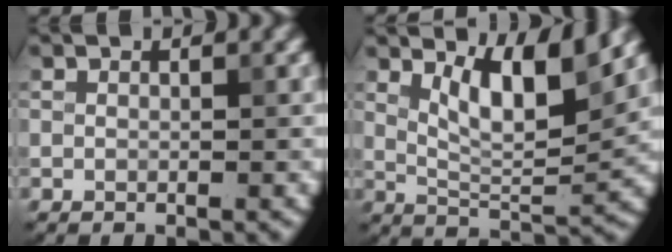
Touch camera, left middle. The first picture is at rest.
{"total": 5.9, "force": [3.0, 1.6, 4.8], "torque": [-0.084, -0.010, 0.055]}